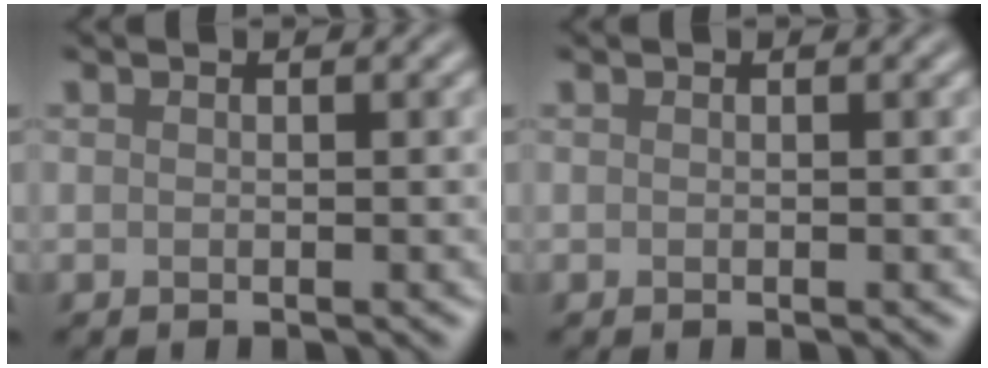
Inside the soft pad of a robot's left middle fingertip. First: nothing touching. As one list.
[{"total": 0.0}]